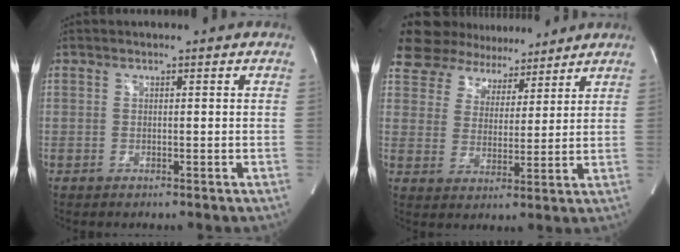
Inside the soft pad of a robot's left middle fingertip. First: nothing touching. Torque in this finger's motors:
{"motor_torque": [2.14, 0.00, 1.05, 0.21]}